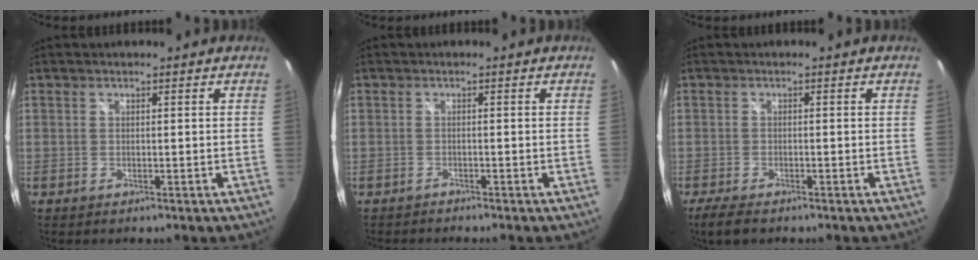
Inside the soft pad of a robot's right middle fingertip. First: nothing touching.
{"total": 0.9, "force": [-0.9, 0.0, -0.1], "torque": [-0.003, -0.004, -0.016]}
{"total": 3.8, "force": [-2.9, 0.8, 2.3], "torque": [-0.058, -0.014, -0.054]}